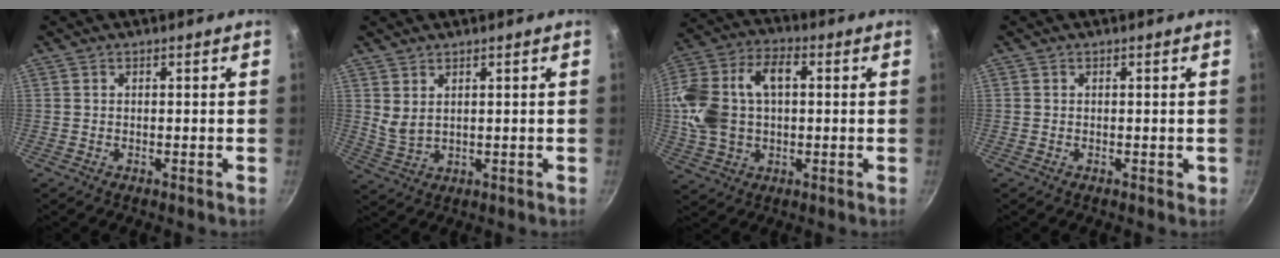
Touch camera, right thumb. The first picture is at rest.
{"total": 3.3, "force": [1.9, 1.6, 2.2], "torque": [-0.040, -0.020, 0.043]}
{"total": 17.1, "force": [1.6, 11.3, 12.7], "torque": [-0.247, 0.035, 0.024]}
{"total": 0.6, "force": [-0.1, 0.6, 0.3], "torque": [0.002, 0.001, -0.002]}